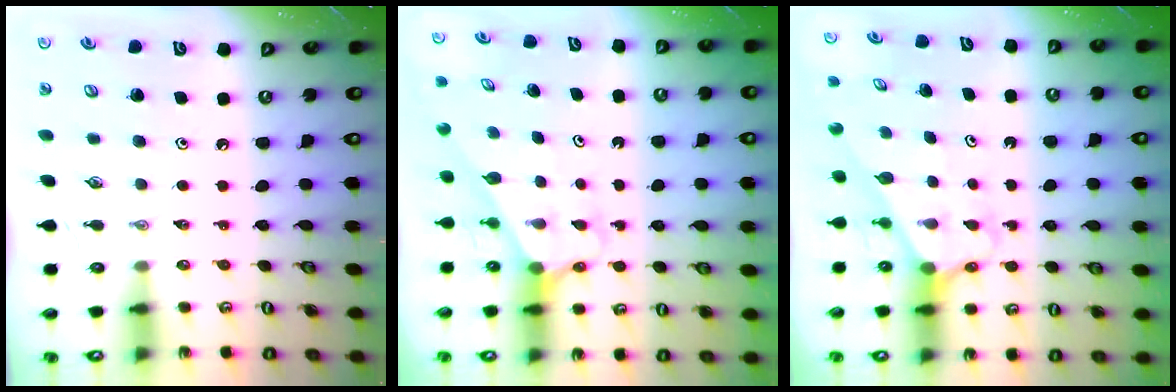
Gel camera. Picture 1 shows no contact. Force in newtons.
{"total": 2.5, "press": 2.5, "slide": 0.2}
{"total": 2.6, "press": 2.6, "slide": 0.2}